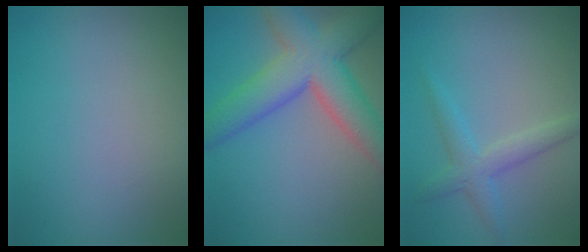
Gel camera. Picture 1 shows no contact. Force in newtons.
{"total": 8.5, "press": 8.4, "slide": 0.4}
{"total": 2.7, "press": 2.7, "slide": 0.1}